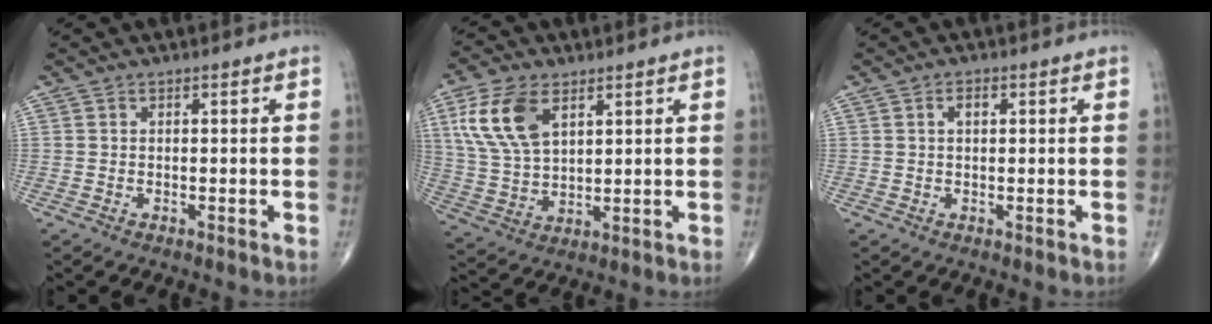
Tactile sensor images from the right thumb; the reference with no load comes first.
{"total": 12.3, "force": [5.2, 6.7, 8.8], "torque": [-0.176, -0.012, 0.109]}
{"total": 2.0, "force": [0.6, 1.1, 1.6], "torque": [-0.027, 0.005, 0.009]}